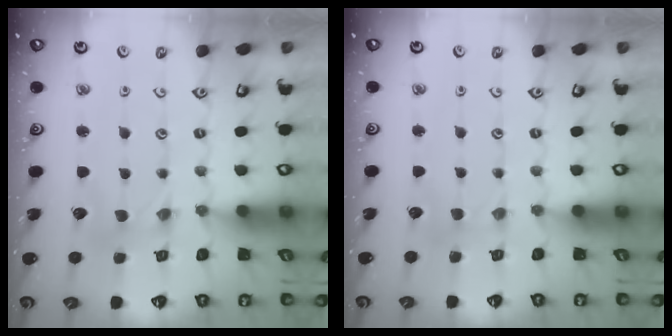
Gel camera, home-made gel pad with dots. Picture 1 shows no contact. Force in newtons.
{"total": 2.3, "press": 2.3, "slide": 0.3}